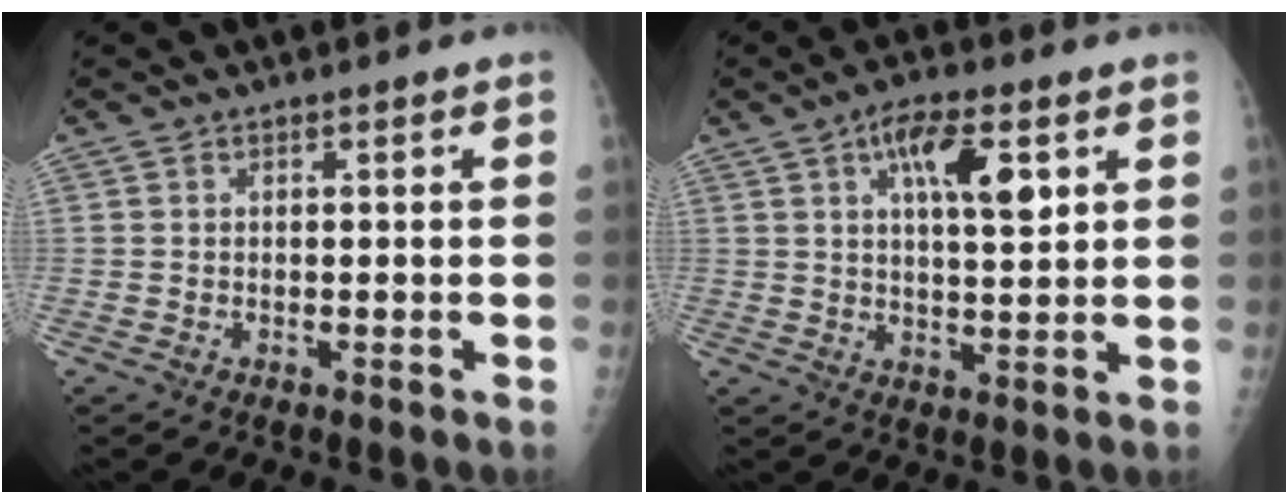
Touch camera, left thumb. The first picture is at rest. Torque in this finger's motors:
{"motor_torque": [0.91, 0.78, 0.72, 0.06, 0.18]}